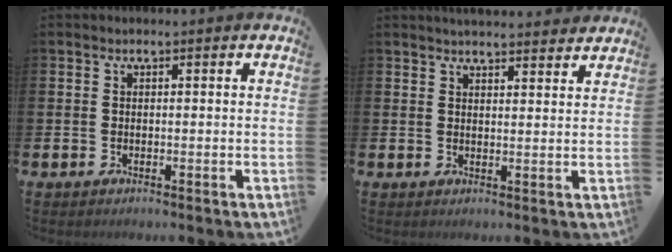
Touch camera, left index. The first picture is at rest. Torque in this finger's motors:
{"motor_torque": [1.02, -1.12, 0.51, 0.04]}